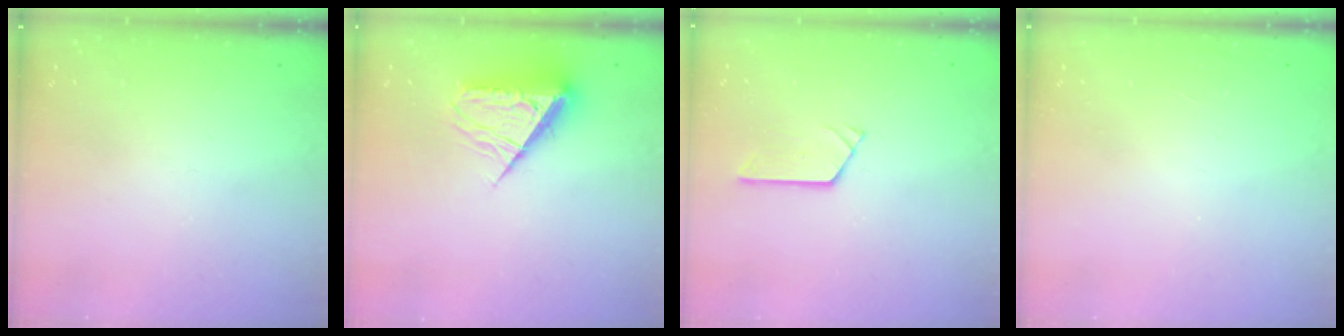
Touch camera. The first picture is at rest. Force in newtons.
{"total": 8.5, "press": 8.4, "slide": 1.2}
{"total": 2.4, "press": 2.4, "slide": 0.1}
{"total": 0.0}